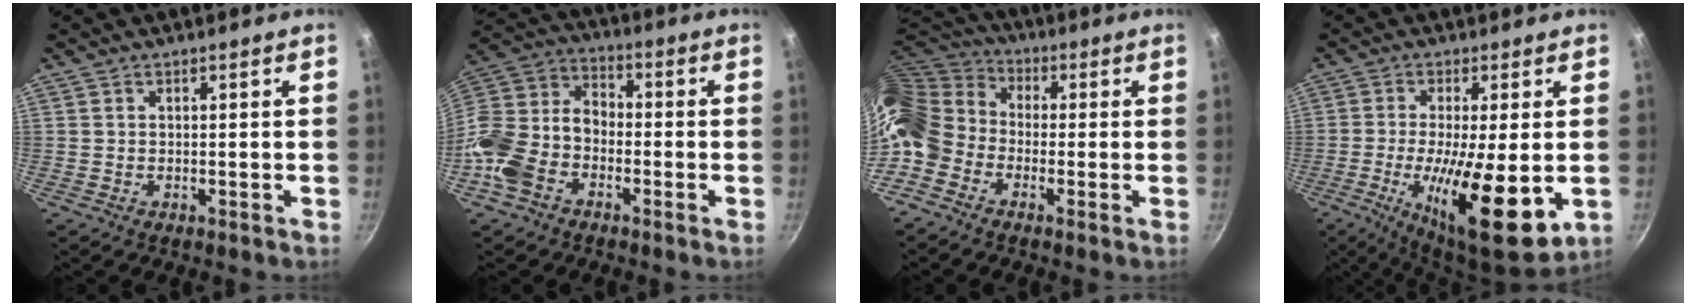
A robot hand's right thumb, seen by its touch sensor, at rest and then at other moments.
{"total": 15.5, "force": [-6.3, 10.7, 9.3], "torque": [-0.170, 0.064, -0.144]}
{"total": 13.3, "force": [-3.0, 10.3, 7.8], "torque": [-0.140, 0.048, -0.086]}
{"total": 16.7, "force": [-3.2, 4.5, 15.8], "torque": [-0.259, -0.012, -0.052]}